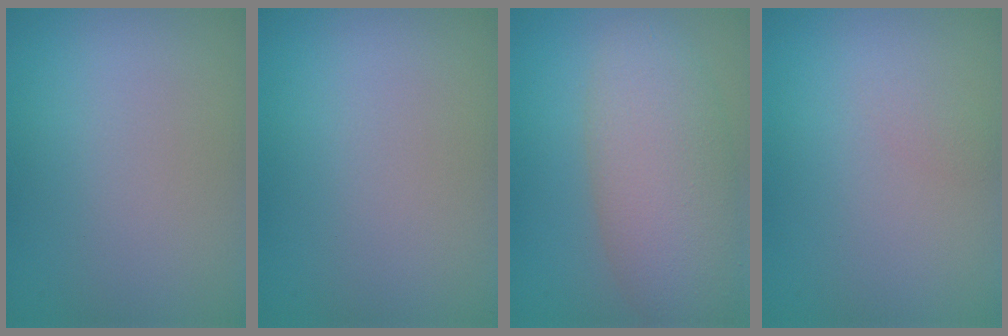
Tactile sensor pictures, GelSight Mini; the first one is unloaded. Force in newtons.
{"total": 0.0}
{"total": 6.9, "press": 6.9, "slide": 0.5}
{"total": 0.6, "press": 0.6, "slide": 0.0}